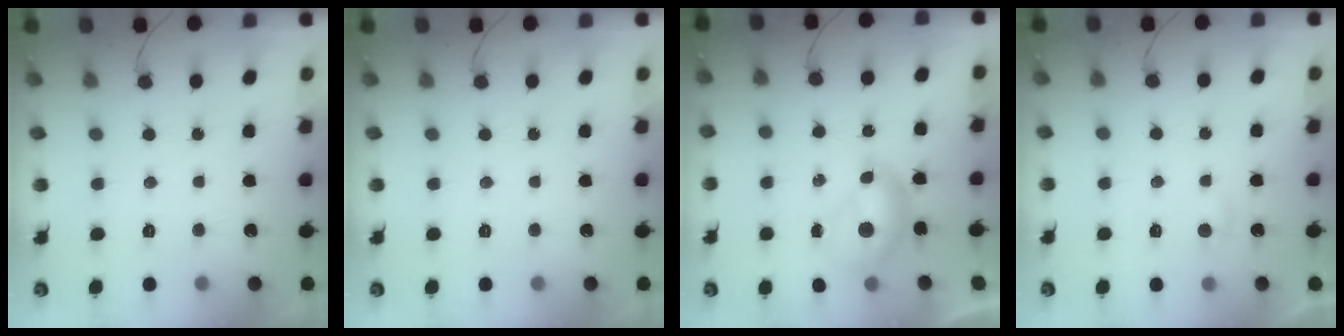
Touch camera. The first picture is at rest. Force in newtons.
{"total": 0.0}
{"total": 6.3, "press": 6.2, "slide": 0.9}
{"total": 2.3, "press": 2.3, "slide": 0.2}